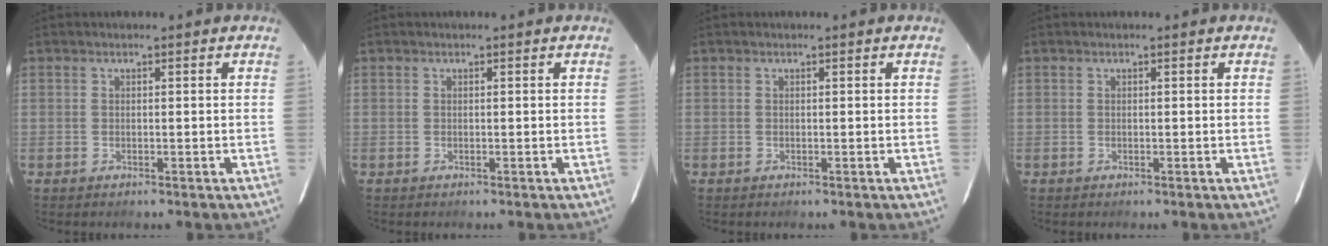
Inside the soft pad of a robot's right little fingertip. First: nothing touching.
{"total": 0.0}
{"total": 0.0}
{"total": 0.0}